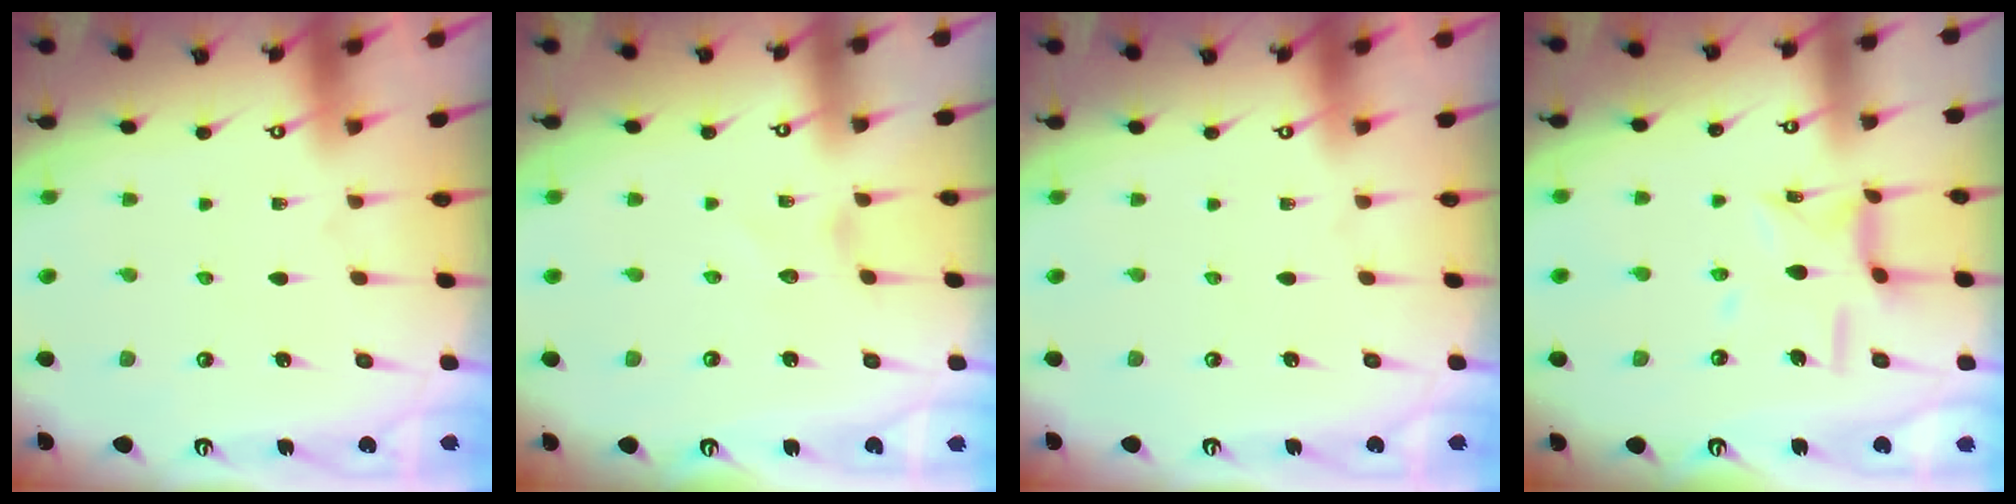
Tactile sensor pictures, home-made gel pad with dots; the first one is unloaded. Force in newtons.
{"total": 0.0}
{"total": 0.0}
{"total": 10.9, "press": 10.8, "slide": 0.9}